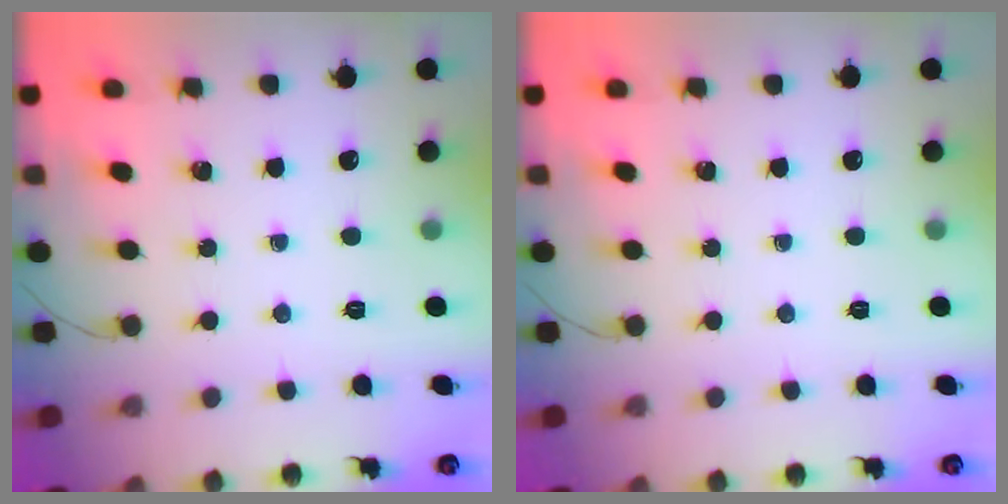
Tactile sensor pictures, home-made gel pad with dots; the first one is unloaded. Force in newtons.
{"total": 0.0}